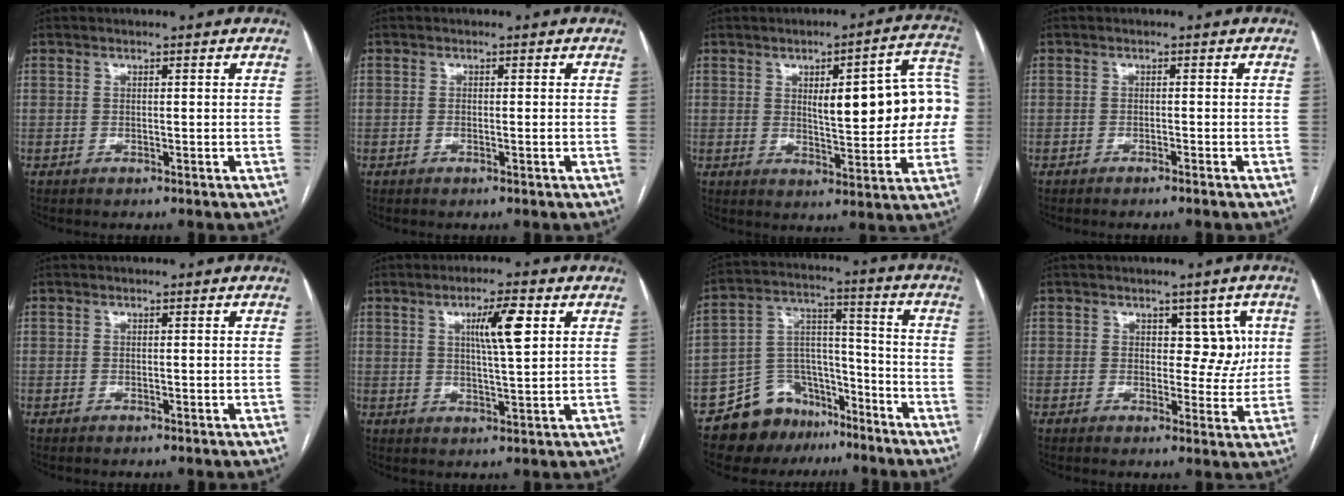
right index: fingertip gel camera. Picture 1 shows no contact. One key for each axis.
{"total": 1.0, "fx": -0.2, "fy": 0.2, "fz": 1.0, "tx": -0.017, "ty": 0.000, "tz": -0.003}
{"total": 15.6, "fx": 1.7, "fy": 4.0, "fz": 15.0, "tx": -0.186, "ty": 0.032, "tz": 0.027}
{"total": 1.4, "fx": -1.2, "fy": -0.2, "fz": 0.7, "tx": -0.014, "ty": 0.001, "tz": -0.016}
{"total": 0.0}
{"total": 6.6, "fx": 2.3, "fy": 0.4, "fz": 6.2, "tx": -0.106, "ty": 0.003, "tz": 0.039}
{"total": 11.8, "fx": -9.0, "fy": 7.3, "fz": 2.4, "tx": -0.043, "ty": 0.066, "tz": -0.148}
{"total": 4.9, "fx": 1.4, "fy": 3.0, "fz": 3.6, "tx": -0.031, "ty": 0.007, "tz": 0.021}